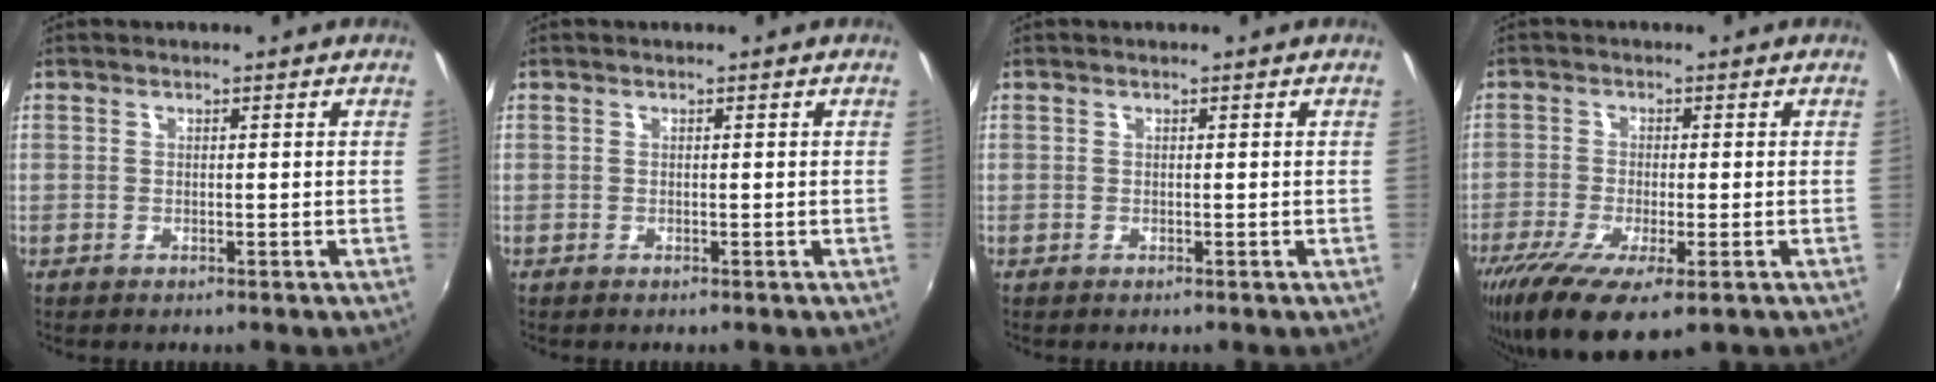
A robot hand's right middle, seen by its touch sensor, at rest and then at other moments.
{"total": 0.0}
{"total": 0.0}
{"total": 11.4, "force": [-6.6, 3.1, 8.8], "torque": [-0.185, -0.044, -0.113]}